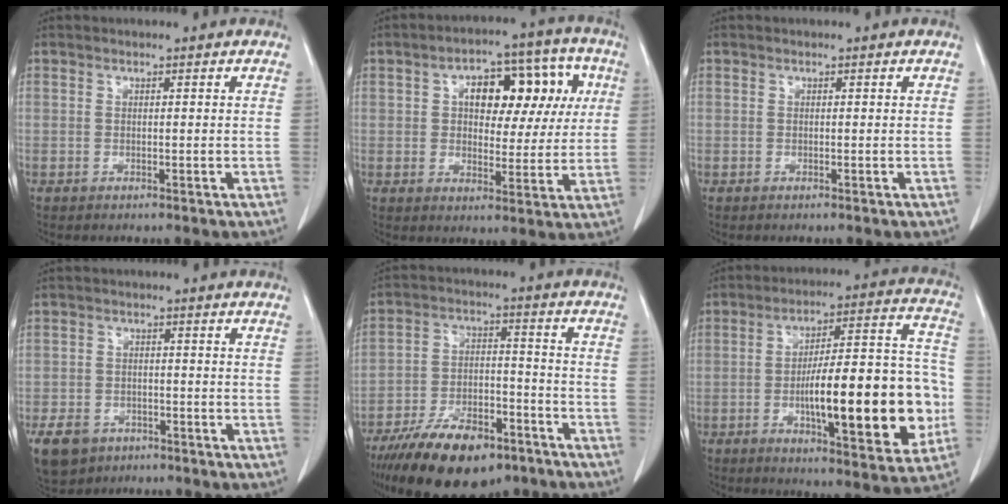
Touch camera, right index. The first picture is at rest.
{"total": 12.9, "force": [3.2, 6.8, 10.4], "torque": [-0.134, 0.046, 0.051]}
{"total": 0.0}
{"total": 8.3, "force": [-4.9, 6.2, 2.7], "torque": [-0.066, 0.000, -0.075]}
{"total": 17.0, "force": [-11.9, 6.7, 10.1], "torque": [-0.182, -0.004, -0.200]}
{"total": 21.7, "force": [-4.3, 5.0, 20.7], "torque": [-0.270, 0.026, -0.054]}